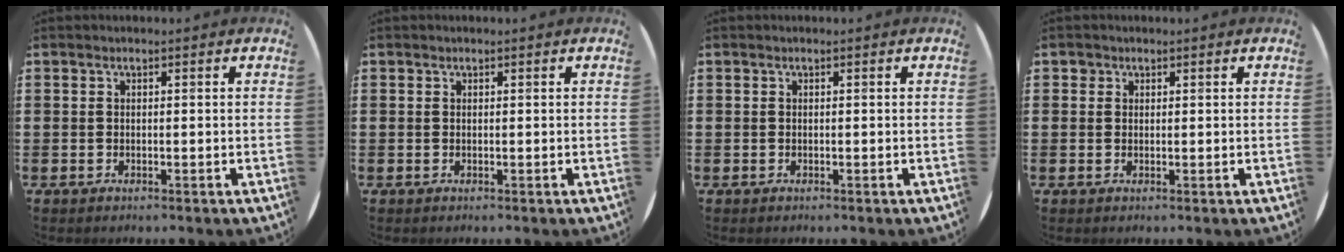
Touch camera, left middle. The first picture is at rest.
{"total": 0.0}
{"total": 0.0}
{"total": 0.9, "force": [0.6, 0.6, 0.0], "torque": [0.007, 0.000, 0.011]}